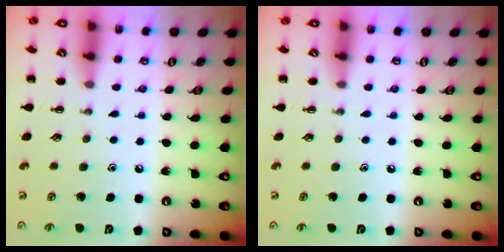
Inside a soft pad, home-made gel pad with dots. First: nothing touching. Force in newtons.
{"total": 0.0}